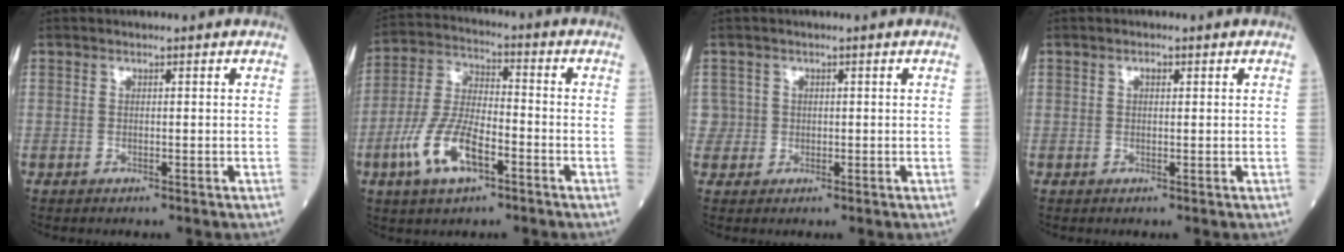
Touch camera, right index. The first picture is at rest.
{"total": 11.1, "force": [-4.9, 4.0, 9.1], "torque": [-0.202, 0.001, -0.094]}
{"total": 2.0, "force": [0.0, 2.0, -0.3], "torque": [0.021, 0.007, -0.004]}
{"total": 0.8, "force": [0.3, 0.4, 0.6], "torque": [-0.015, 0.000, 0.004]}